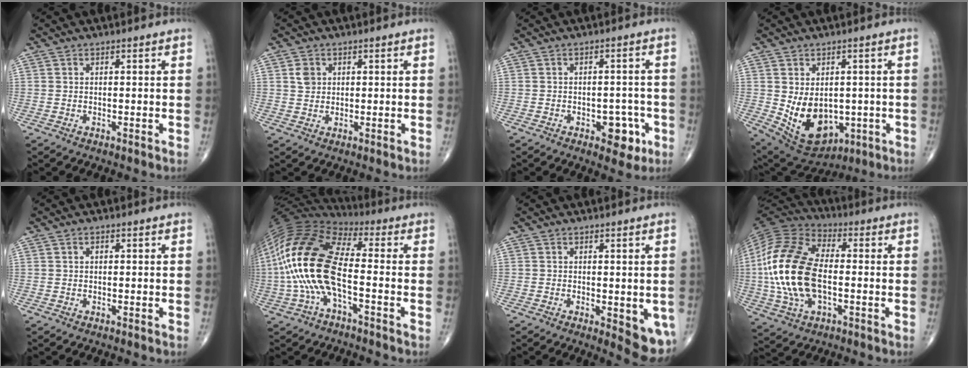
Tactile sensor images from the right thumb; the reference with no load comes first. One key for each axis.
{"total": 2.7, "fx": 0.8, "fy": 2.3, "fz": 1.2, "tx": -0.011, "ty": -0.002, "tz": 0.015}
{"total": 5.8, "fx": -2.4, "fy": 3.4, "fz": 4.0, "tx": -0.025, "ty": 0.016, "tz": -0.027}
{"total": 12.6, "fx": -1.4, "fy": 8.8, "fz": 9.0, "tx": -0.121, "ty": -0.006, "tz": 0.012}
{"total": 0.6, "fx": 0.1, "fy": 0.4, "fz": 0.4, "tx": -0.008, "ty": 0.002, "tz": 0.003}
{"total": 18.9, "fx": -2.8, "fy": 7.7, "fz": 17.0, "tx": -0.368, "ty": 0.030, "tz": -0.061}
{"total": 7.1, "fx": -1.7, "fy": 2.7, "fz": 6.4, "tx": -0.065, "ty": -0.014, "tz": -0.017}
{"total": 20.7, "fx": -1.5, "fy": 11.2, "fz": 17.3, "tx": -0.369, "ty": 0.013, "tz": -0.031}